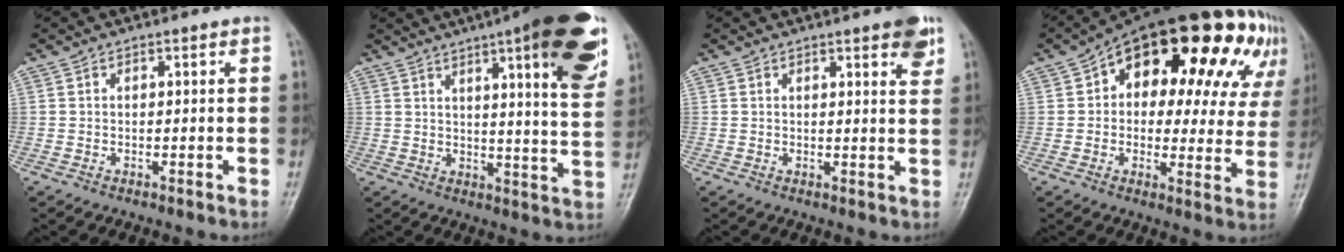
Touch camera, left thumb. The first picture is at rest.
{"total": 20.0, "force": [10.4, 3.8, 16.7], "torque": [-0.204, -0.038, 0.134]}
{"total": 8.4, "force": [5.0, 1.9, 6.6], "torque": [-0.064, -0.023, 0.058]}
{"total": 26.5, "force": [10.4, 14.0, 19.9], "torque": [-0.225, 0.039, 0.143]}